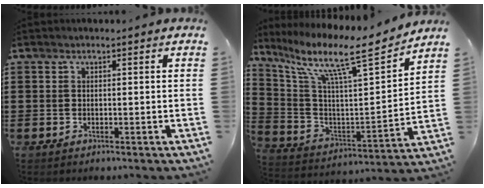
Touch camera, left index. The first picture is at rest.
{"total": 11.9, "force": [8.7, 1.4, 8.0], "torque": [-0.180, -0.053, 0.133]}